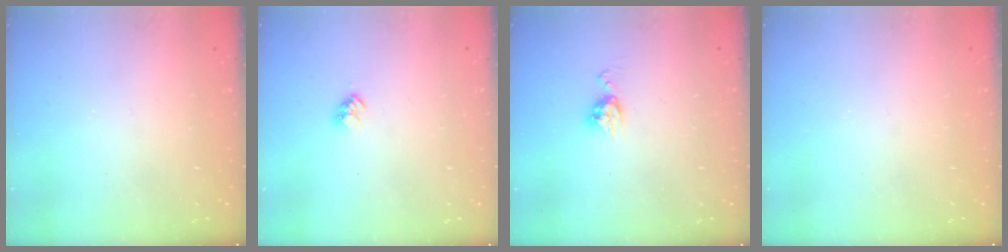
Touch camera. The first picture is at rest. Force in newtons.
{"total": 2.8, "press": 2.8, "slide": 0.4}
{"total": 5.9, "press": 5.9, "slide": 0.5}
{"total": 0.0}